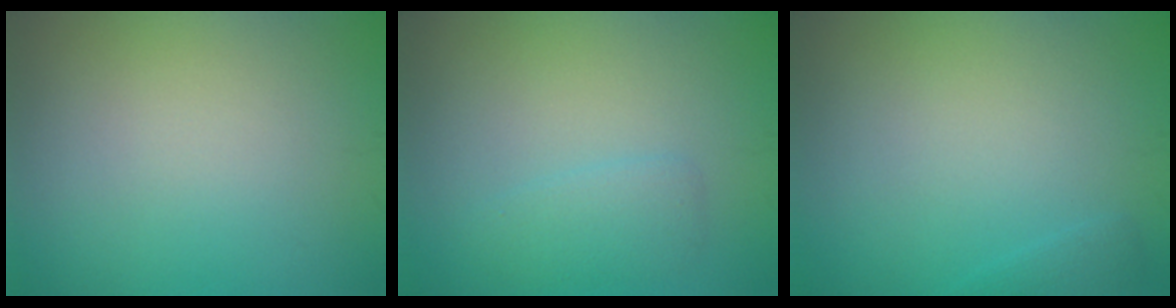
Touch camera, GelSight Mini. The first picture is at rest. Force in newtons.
{"total": 1.9, "press": 1.9, "slide": 0.1}
{"total": 0.8, "press": 0.8, "slide": 0.1}